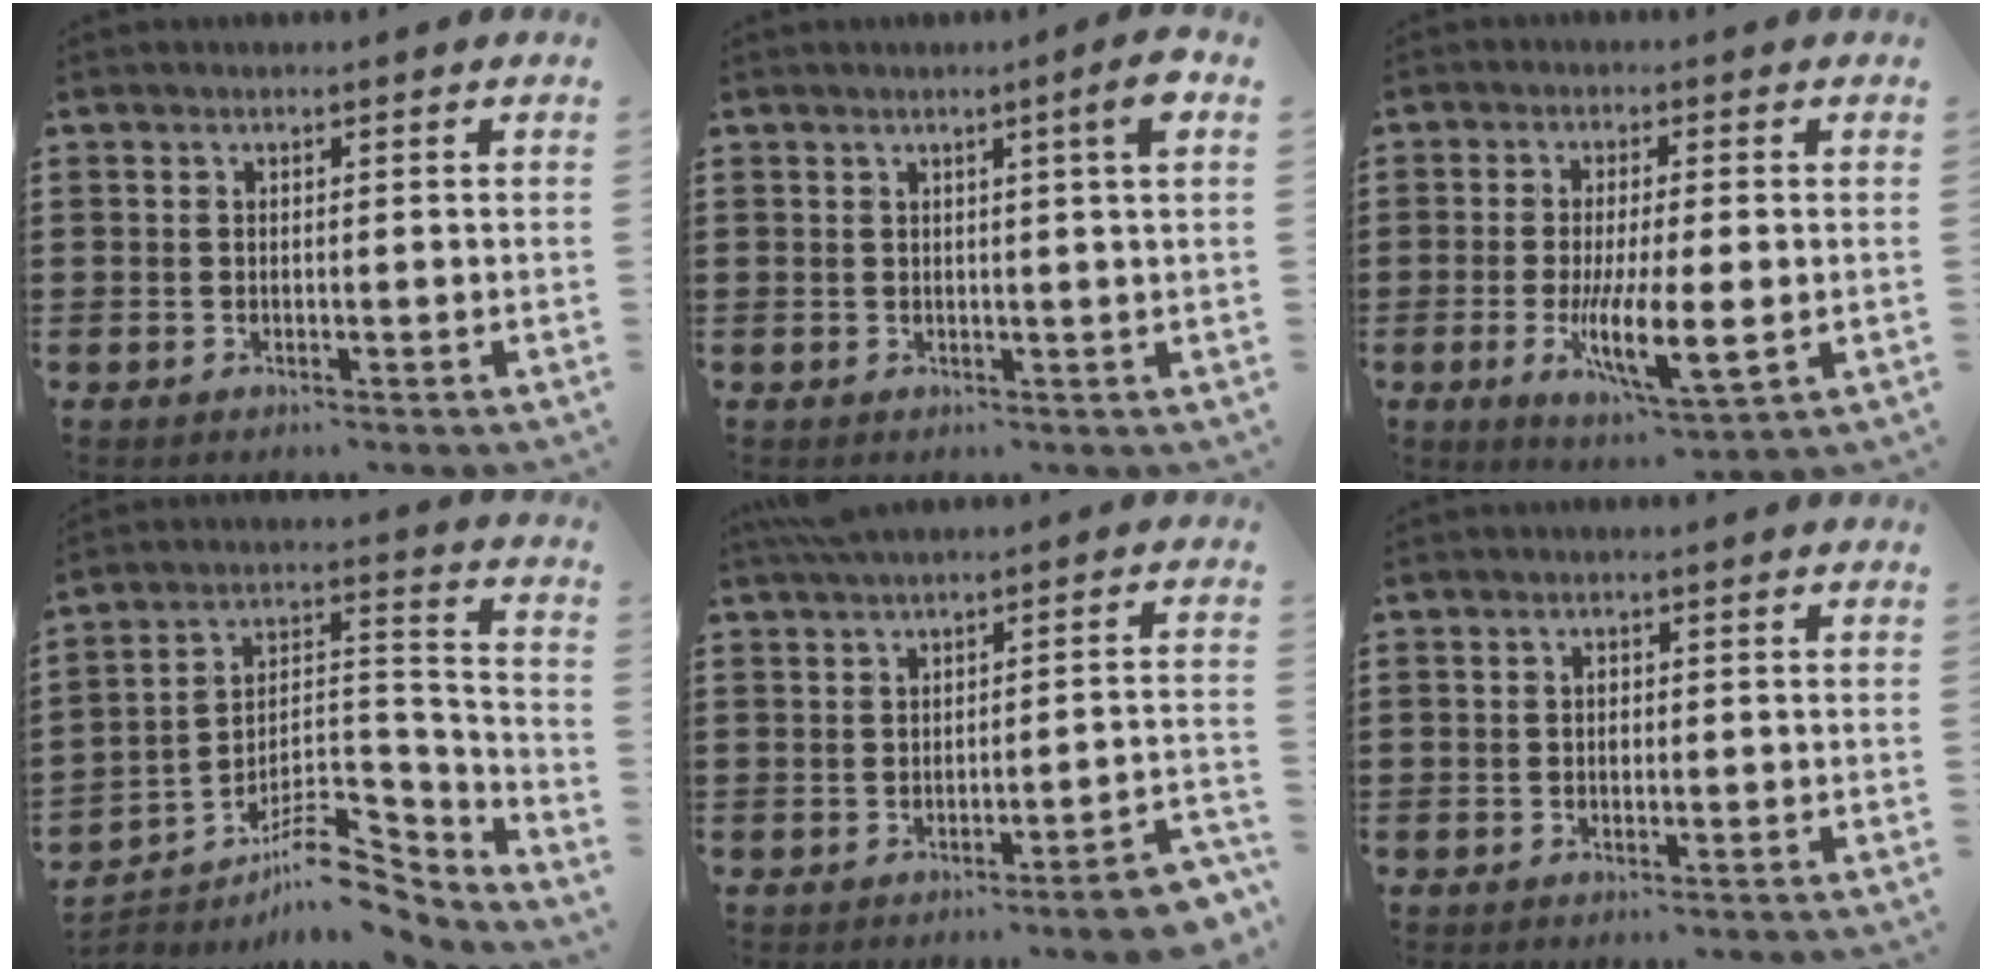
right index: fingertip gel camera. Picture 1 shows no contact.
{"total": 3.6, "force": [1.6, -0.3, 3.2], "torque": [-0.048, -0.009, 0.020]}
{"total": 9.1, "force": [-1.5, 2.6, 8.6], "torque": [-0.157, -0.016, -0.025]}
{"total": 9.1, "force": [-6.8, 4.0, 4.5], "torque": [-0.074, 0.016, -0.127]}
{"total": 4.4, "force": [-1.8, -0.4, 4.0], "torque": [-0.070, -0.017, -0.034]}
{"total": 1.0, "force": [-0.1, 0.6, 0.7], "torque": [-0.017, 0.001, -0.001]}